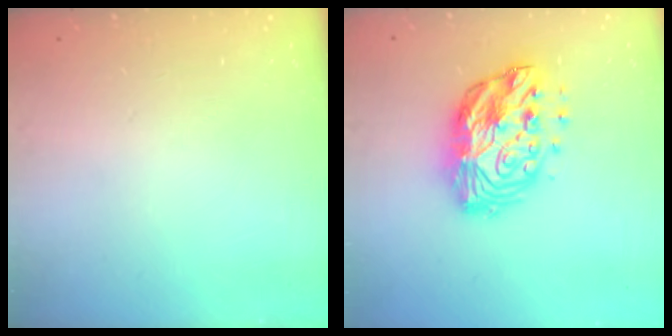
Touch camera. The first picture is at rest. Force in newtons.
{"total": 15.7, "press": 15.6, "slide": 1.2}